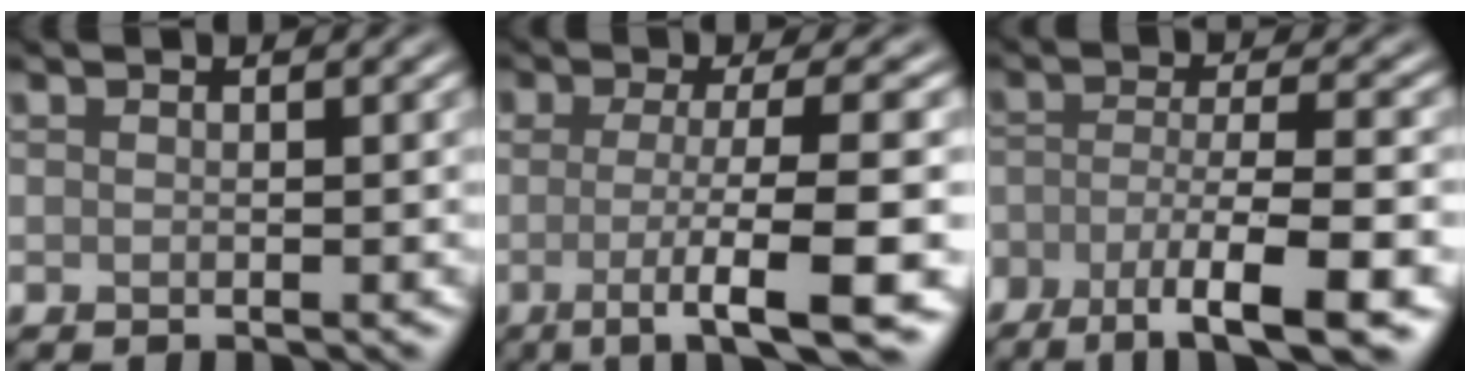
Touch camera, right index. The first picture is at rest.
{"total": 8.6, "force": [-2.3, 1.6, 8.1], "torque": [-0.113, -0.007, -0.044]}
{"total": 8.3, "force": [-4.8, 2.4, 6.3], "torque": [-0.104, -0.013, -0.082]}